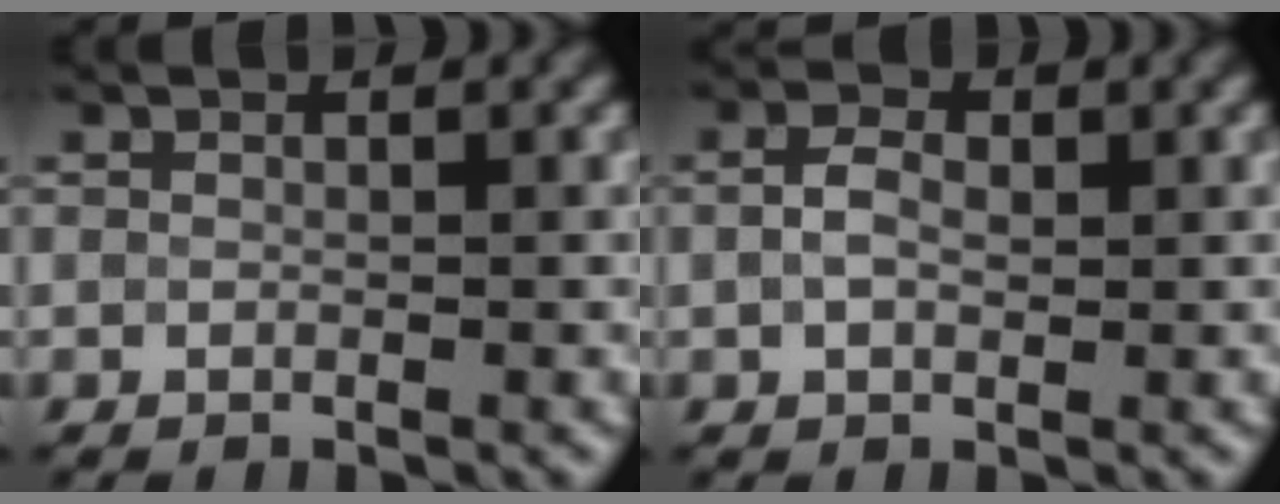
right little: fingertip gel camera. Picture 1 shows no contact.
{"total": 2.1, "force": [0.2, 1.2, 1.6], "torque": [-0.035, 0.009, 0.000]}